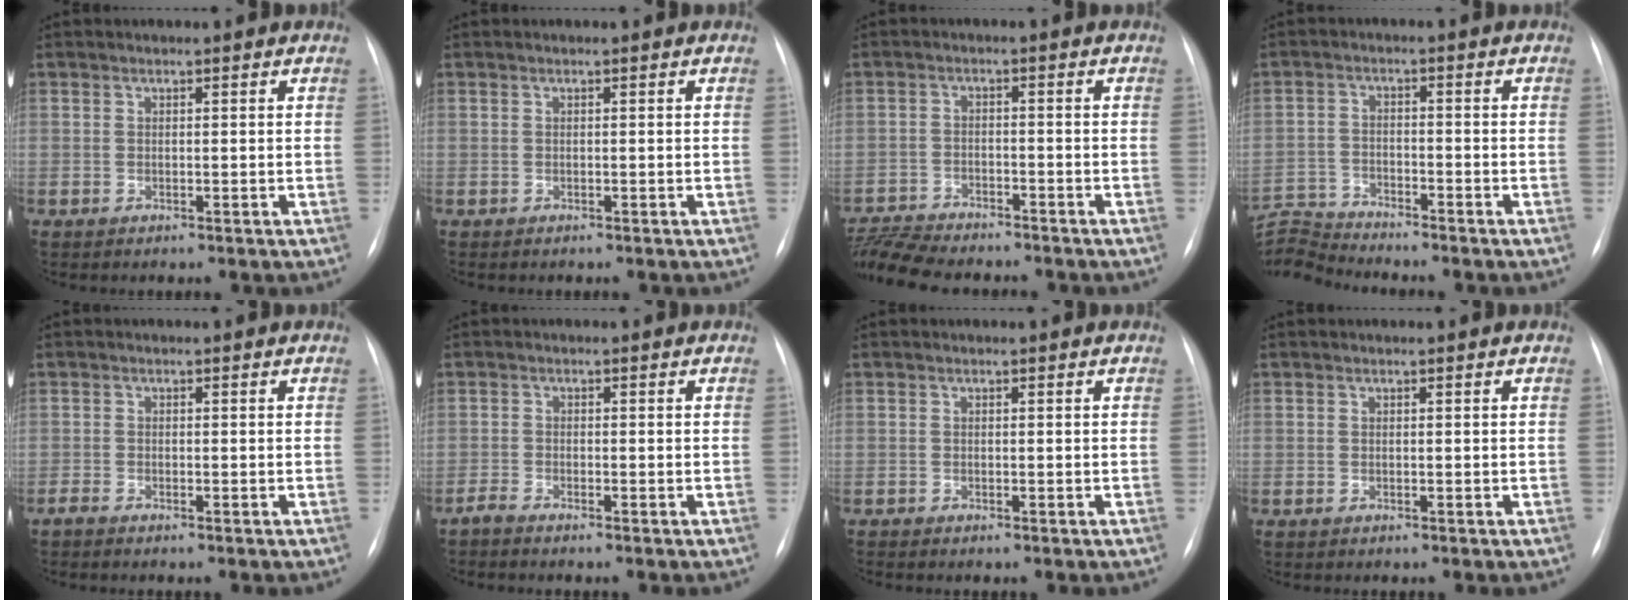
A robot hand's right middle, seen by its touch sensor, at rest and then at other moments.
{"total": 0.0}
{"total": 10.6, "force": [-9.9, 1.8, 3.4], "torque": [-0.069, 0.001, -0.160]}
{"total": 7.2, "force": [-7.1, -0.9, -0.7], "torque": [0.003, 0.009, -0.136]}
{"total": 0.8, "force": [-0.7, 0.0, 0.3], "torque": [-0.008, -0.001, -0.012]}
{"total": 1.2, "force": [-1.1, -0.1, 0.4], "torque": [-0.011, -0.002, -0.023]}
{"total": 0.0}
{"total": 0.0}